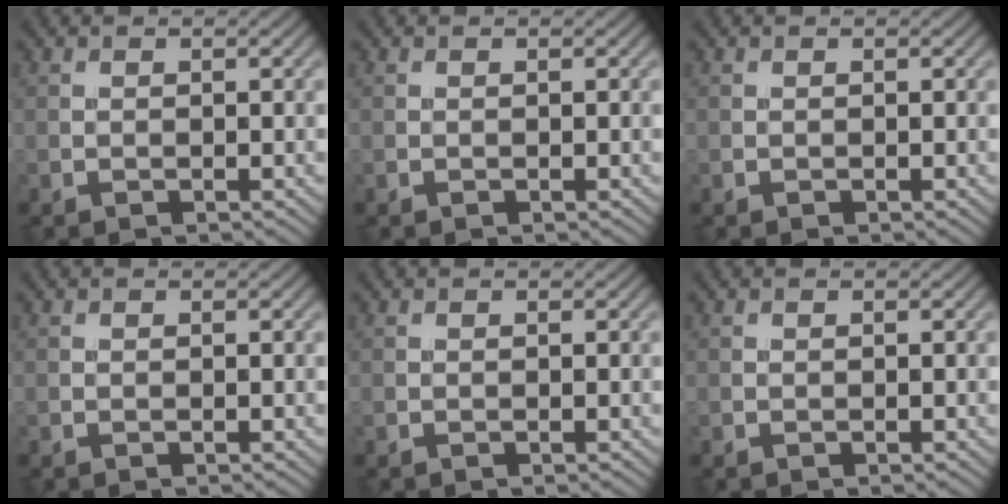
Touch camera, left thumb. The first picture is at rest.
{"total": 0.0}
{"total": 0.0}
{"total": 0.0}
{"total": 0.0}
{"total": 0.0}